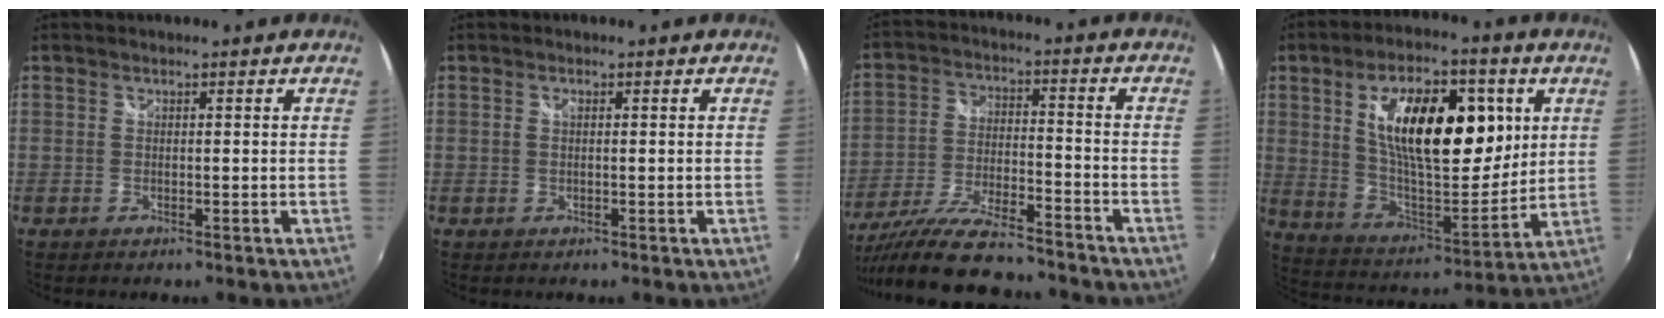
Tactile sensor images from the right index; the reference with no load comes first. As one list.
[{"total": 0.5, "force": [0.1, 0.2, 0.5], "torque": [-0.009, 0.002, 0.001]}, {"total": 18.5, "force": [-16.1, 3.0, 8.7], "torque": [-0.177, -0.044, -0.270]}, {"total": 21.7, "force": [6.1, 10.0, 18.2], "torque": [-0.303, 0.000, 0.109]}]